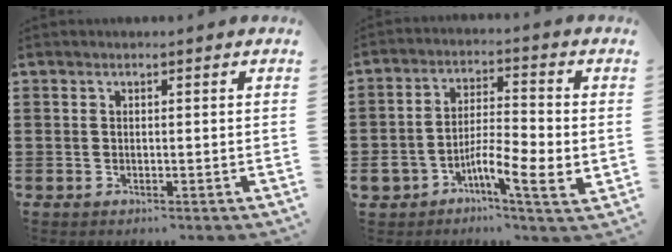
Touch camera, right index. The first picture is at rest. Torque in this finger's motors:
{"motor_torque": [0.44, -0.19, 0.49, 0.14]}